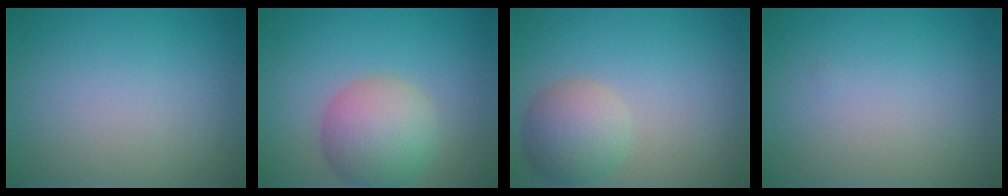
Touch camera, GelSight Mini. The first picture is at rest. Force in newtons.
{"total": 5.8, "press": 5.8, "slide": 0.4}
{"total": 4.1, "press": 4.1, "slide": 0.4}
{"total": 0.0}